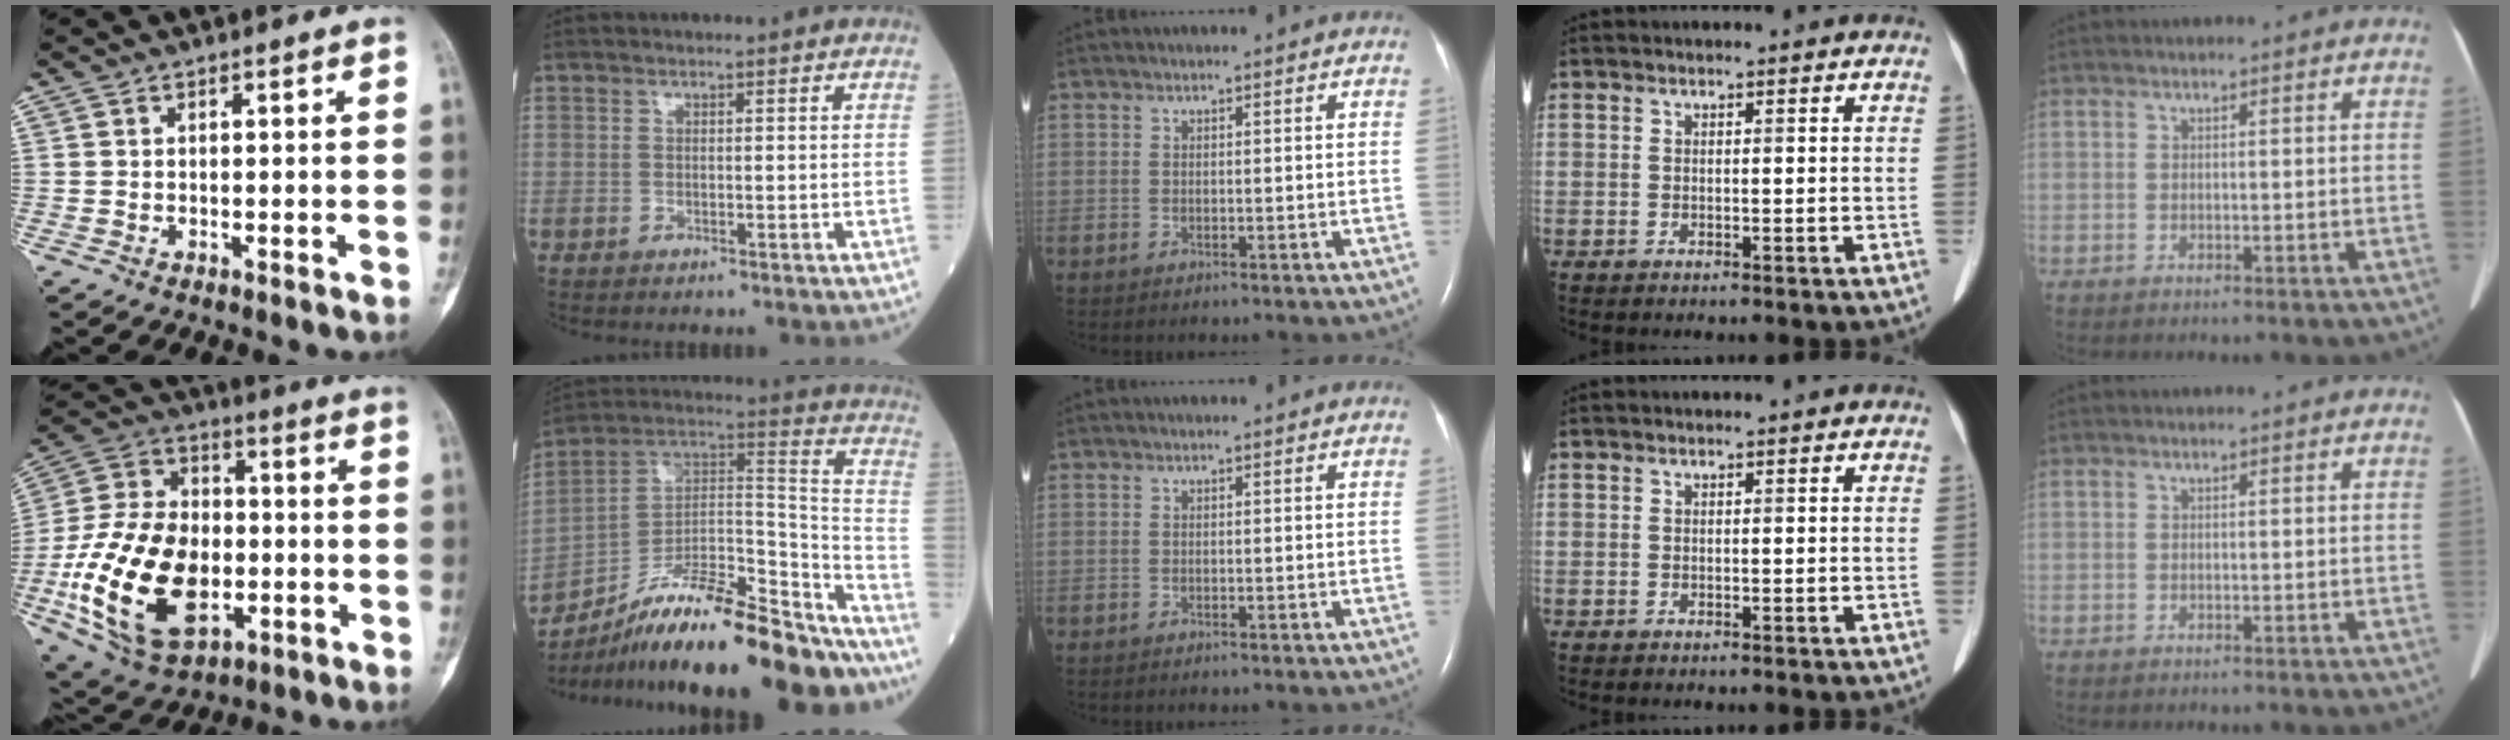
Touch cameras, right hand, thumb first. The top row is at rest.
{"thumb": {"total": 25.1, "force": [-5.6, 16.1, 18.5], "torque": [-0.333, 0.015, -0.081]}, "index": {"total": 27.9, "force": [-22.3, 5.5, 15.8], "torque": [-0.207, 0.021, -0.350]}}